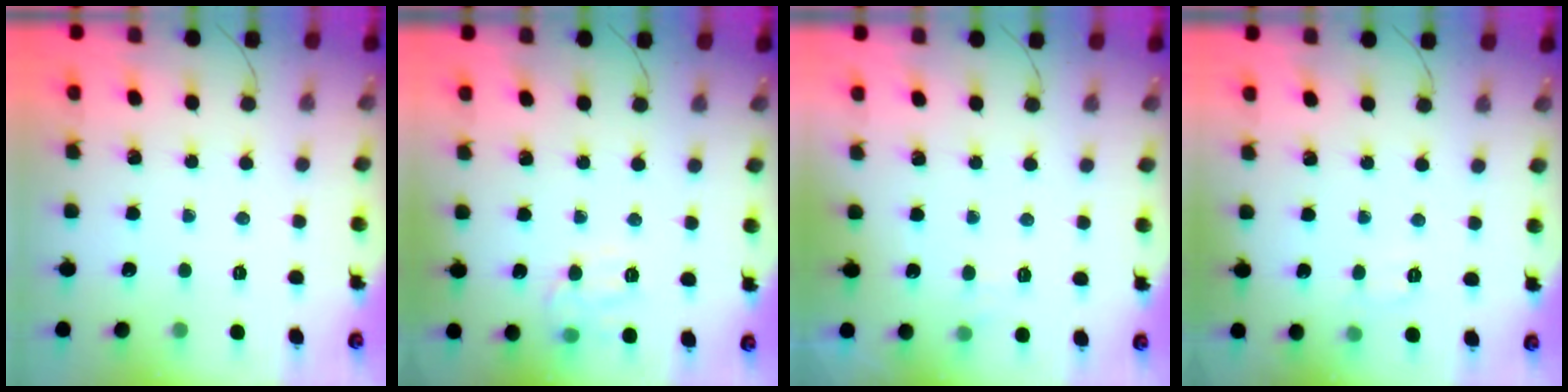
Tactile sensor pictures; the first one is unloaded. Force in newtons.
{"total": 9.0, "press": 9.0, "slide": 0.3}
{"total": 3.6, "press": 3.0, "slide": 2.0}
{"total": 2.9, "press": 2.5, "slide": 1.4}